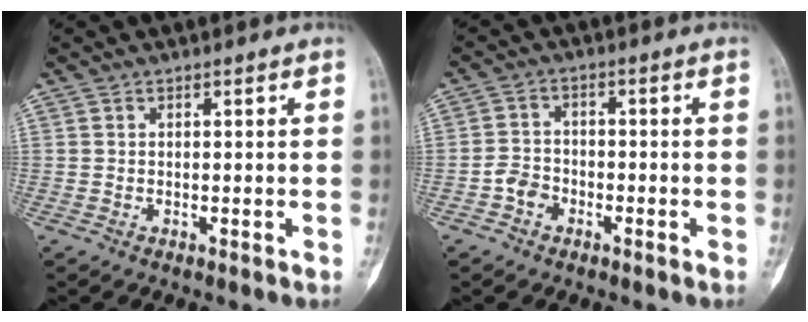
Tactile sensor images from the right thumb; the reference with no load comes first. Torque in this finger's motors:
{"motor_torque": [0.62, 0.44, 0.36, -0.46, 0.12]}